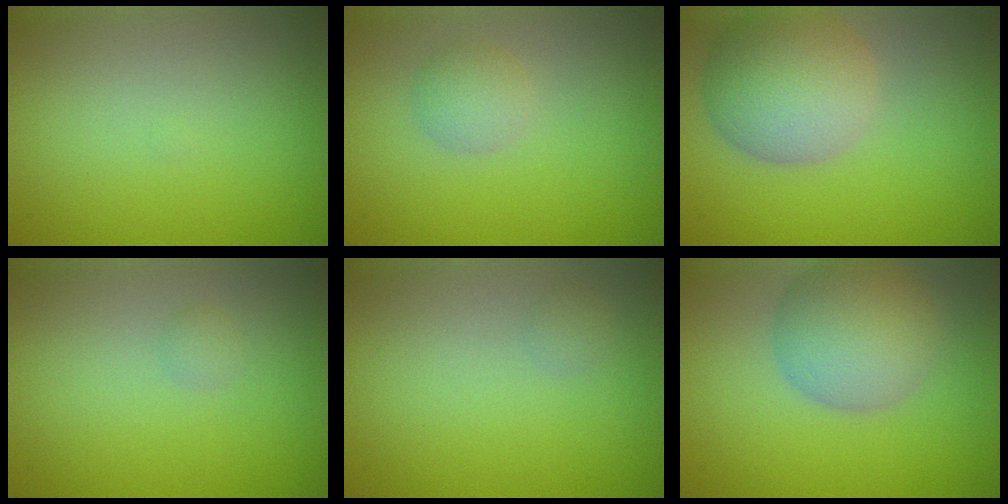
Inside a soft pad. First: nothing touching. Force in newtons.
{"total": 1.9, "press": 1.9, "slide": 0.1}
{"total": 7.0, "press": 6.9, "slide": 0.6}
{"total": 0.6, "press": 0.6, "slide": 0.1}
{"total": 0.7, "press": 0.7, "slide": 0.0}
{"total": 6.2, "press": 6.2, "slide": 0.3}